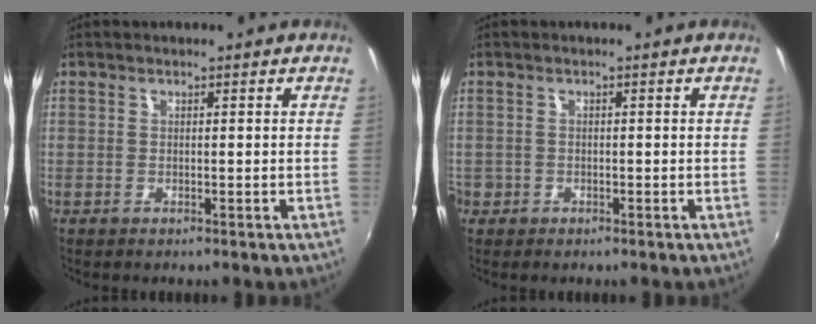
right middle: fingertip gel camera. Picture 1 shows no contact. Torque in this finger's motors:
{"motor_torque": [0.88, -0.87, 0.08, 0.09]}